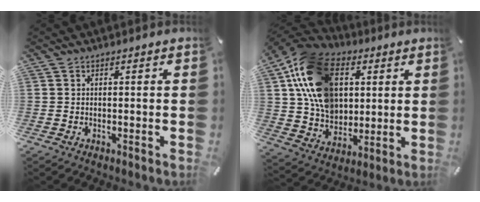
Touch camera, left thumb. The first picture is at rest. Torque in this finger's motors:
{"motor_torque": [2.19, 2.82, 2.24, -0.52, 0.36]}